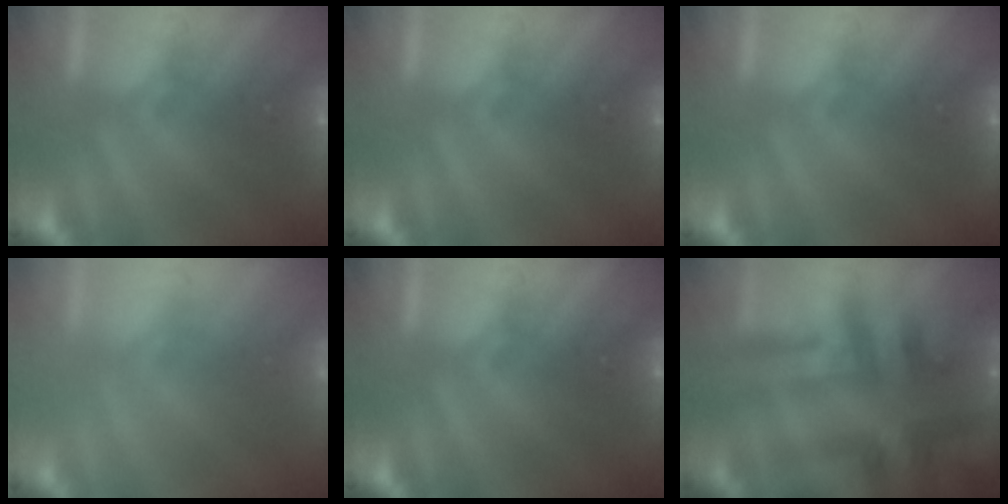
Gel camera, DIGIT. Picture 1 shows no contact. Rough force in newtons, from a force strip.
{"total": 0.0}
{"total": 0.0}
{"total": 2.3}
{"total": 0.0}
{"total": 2.4}